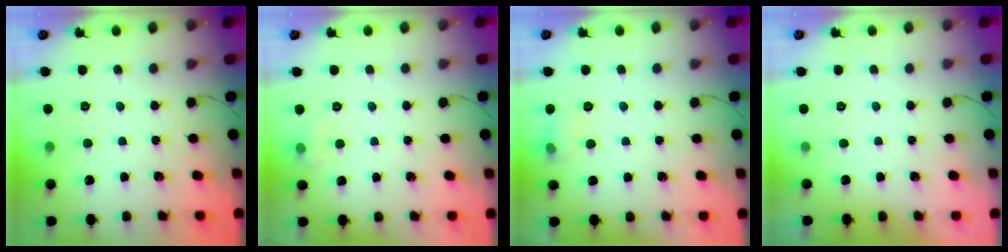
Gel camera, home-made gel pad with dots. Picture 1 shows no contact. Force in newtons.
{"total": 4.2, "press": 3.9, "slide": 1.7}
{"total": 6.0, "press": 5.9, "slide": 1.4}
{"total": 0.0}